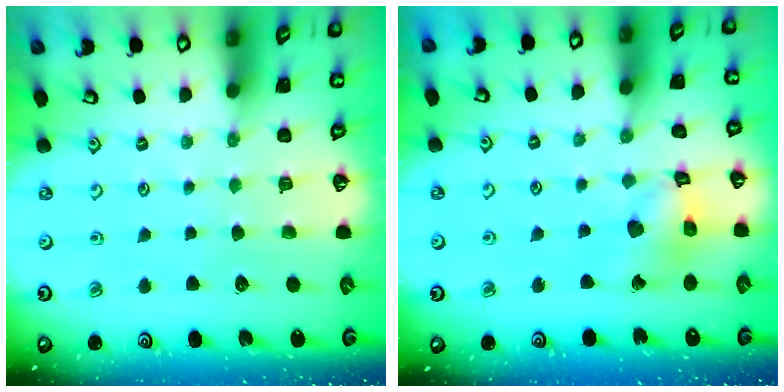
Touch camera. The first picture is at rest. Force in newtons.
{"total": 11.8, "press": 11.7, "slide": 1.4}